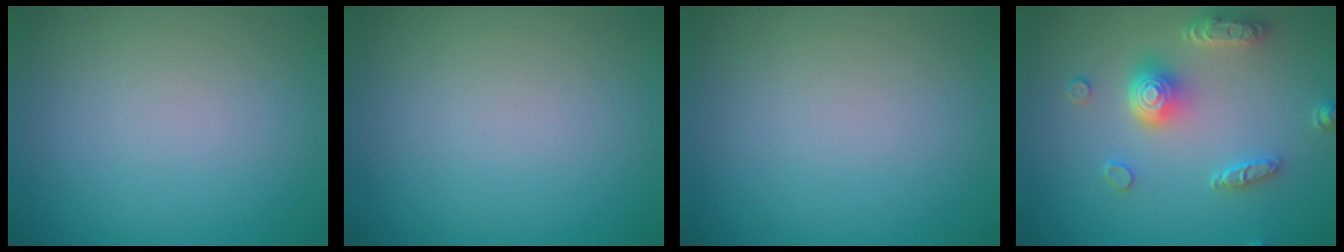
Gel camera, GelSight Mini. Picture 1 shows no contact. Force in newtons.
{"total": 0.0}
{"total": 0.0}
{"total": 4.8, "press": 3.7, "slide": 3.0}